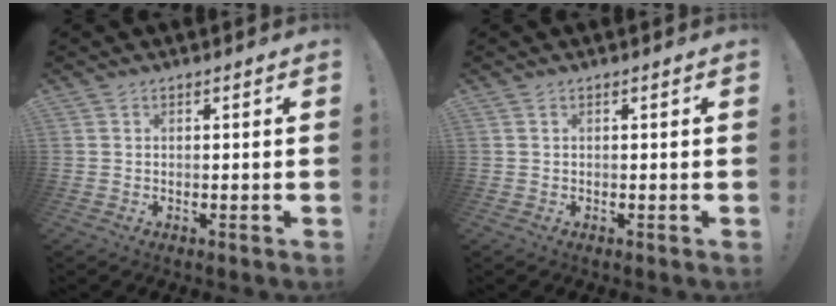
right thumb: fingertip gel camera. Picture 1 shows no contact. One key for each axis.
{"total": 0.0}